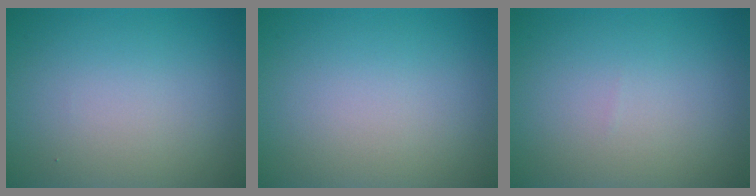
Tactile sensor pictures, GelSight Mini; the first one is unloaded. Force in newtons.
{"total": 0.0}
{"total": 0.0}